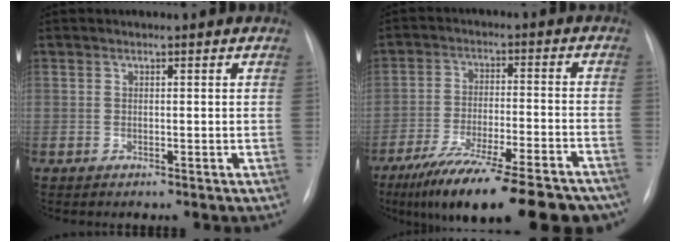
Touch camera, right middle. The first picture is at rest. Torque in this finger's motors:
{"motor_torque": [1.21, -0.93, 0.41, 0.21]}